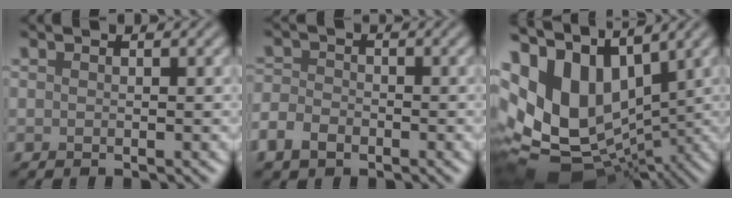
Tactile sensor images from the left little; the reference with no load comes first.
{"total": 2.9, "force": [-1.7, 1.9, 1.3], "torque": [-0.029, -0.003, -0.042]}
{"total": 12.8, "force": [3.4, 8.5, 9.0], "torque": [-0.194, 0.008, 0.058]}